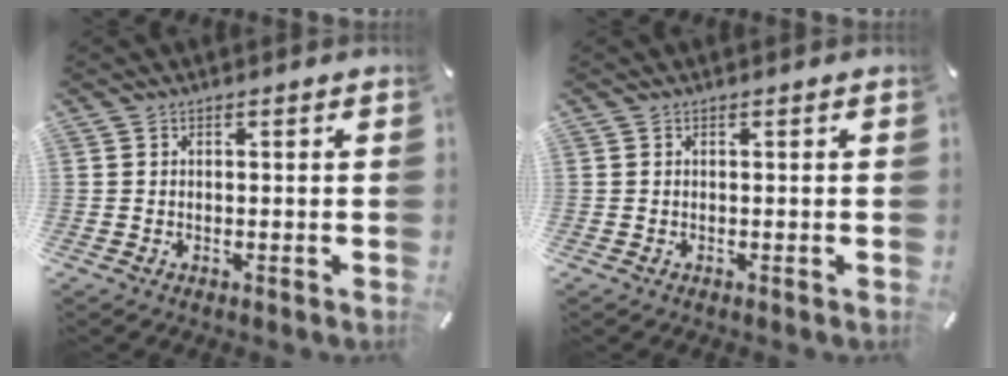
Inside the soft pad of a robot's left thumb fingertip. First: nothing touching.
{"total": 0.0}